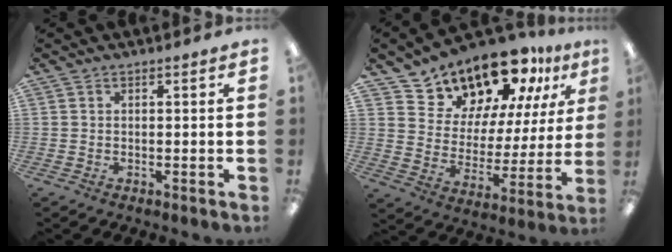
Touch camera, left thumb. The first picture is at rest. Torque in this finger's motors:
{"motor_torque": [2.00, 2.04, 1.39, -1.38, 0.11]}